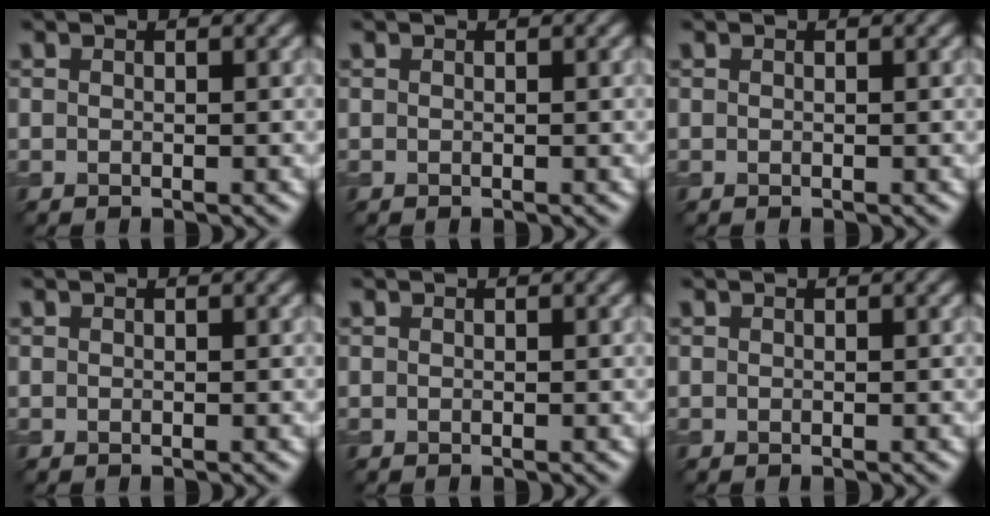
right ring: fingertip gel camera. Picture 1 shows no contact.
{"total": 0.0}
{"total": 0.0}
{"total": 0.0}
{"total": 0.0}
{"total": 0.0}